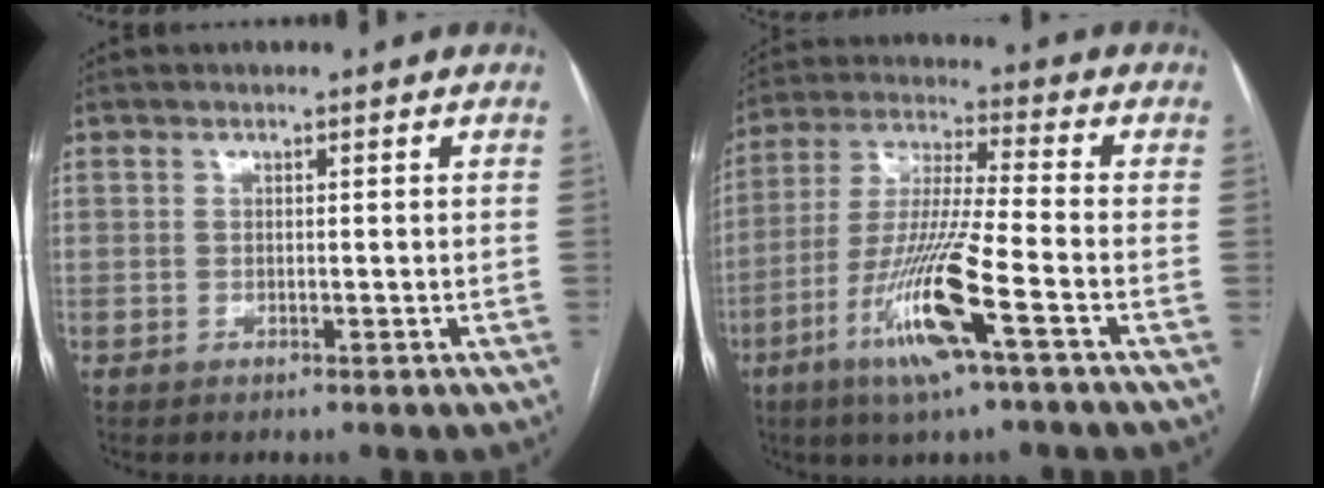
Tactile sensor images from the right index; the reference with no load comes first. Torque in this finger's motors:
{"motor_torque": [1.88, -0.26, 0.42, 0.21]}